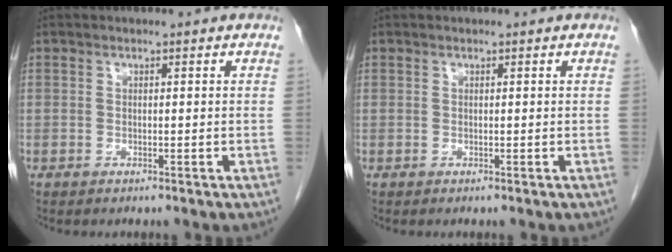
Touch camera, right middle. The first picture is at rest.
{"total": 0.0}